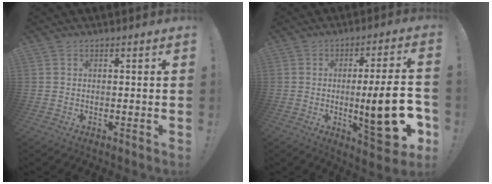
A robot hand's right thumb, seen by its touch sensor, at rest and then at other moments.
{"total": 18.6, "force": [-3.2, 3.9, 17.9], "torque": [-0.250, -0.001, -0.043]}